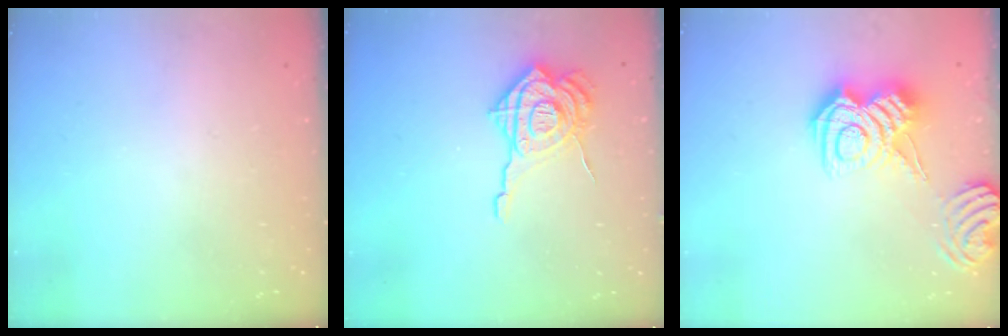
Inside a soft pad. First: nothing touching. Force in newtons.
{"total": 16.2, "press": 16.1, "slide": 1.7}
{"total": 11.2, "press": 11.1, "slide": 0.8}